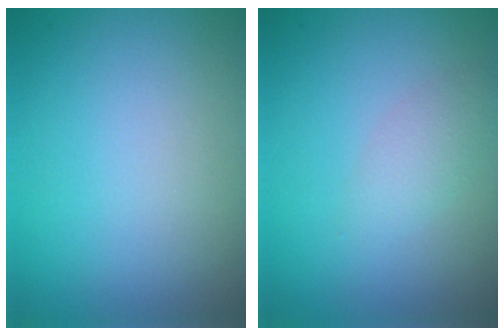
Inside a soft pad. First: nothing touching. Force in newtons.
{"total": 1.6, "press": 1.6, "slide": 0.1}